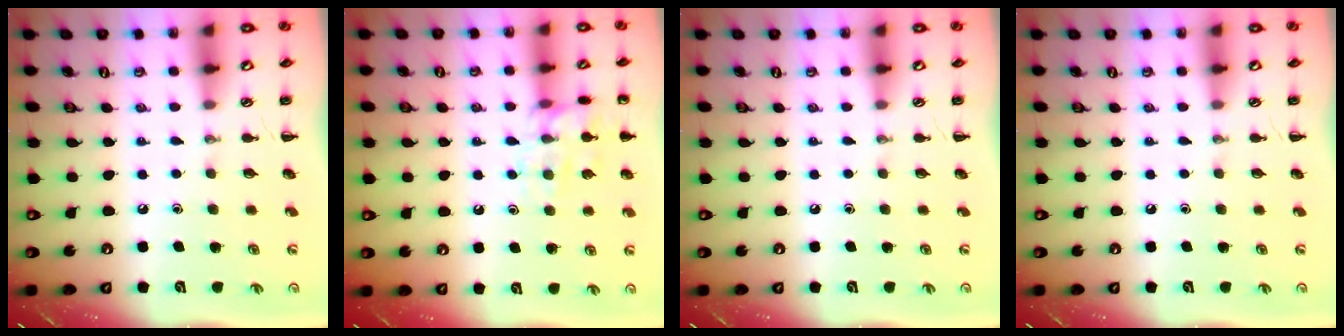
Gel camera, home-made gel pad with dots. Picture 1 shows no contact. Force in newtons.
{"total": 12.8, "press": 12.8, "slide": 0.7}
{"total": 0.0}
{"total": 0.0}